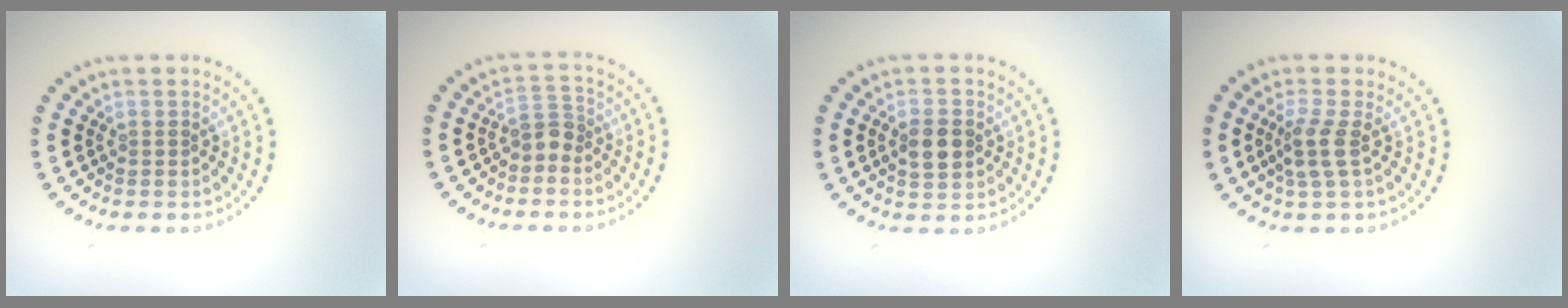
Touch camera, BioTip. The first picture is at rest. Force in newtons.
{"total": 1.7, "press": 1.4, "slide": 1.0}
{"total": 3.2, "press": 3.2, "slide": 0.1}
{"total": 2.3, "press": 1.8, "slide": 1.5}